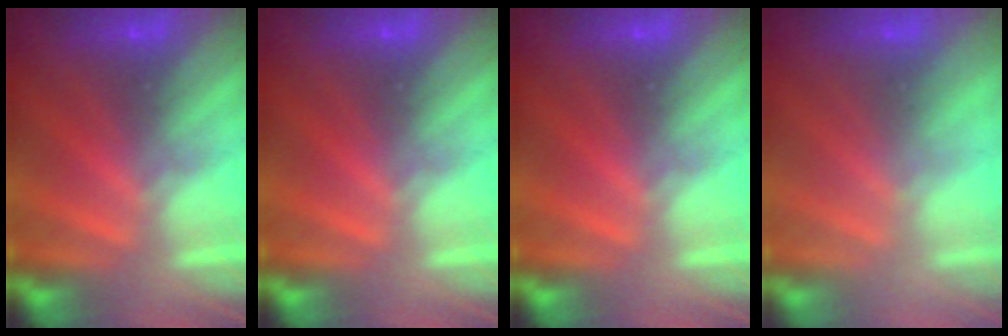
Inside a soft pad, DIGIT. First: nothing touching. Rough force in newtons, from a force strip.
{"total": 0.0}
{"total": 0.0}
{"total": 2.8}